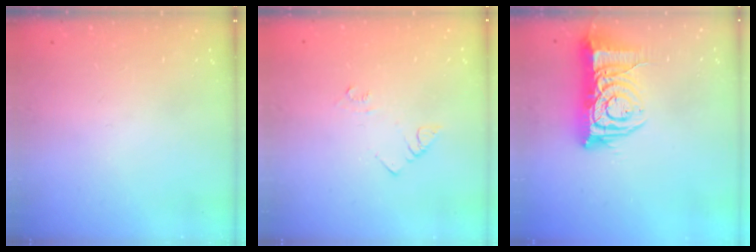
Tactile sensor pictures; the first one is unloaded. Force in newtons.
{"total": 4.1, "press": 4.1, "slide": 0.4}
{"total": 11.9, "press": 11.9, "slide": 1.2}